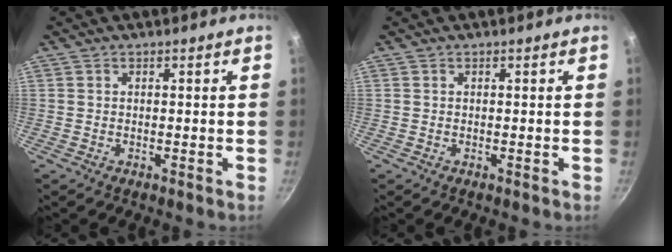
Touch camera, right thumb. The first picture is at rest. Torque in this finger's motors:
{"motor_torque": [0.00, 0.00, -0.04, -0.40, 0.00]}